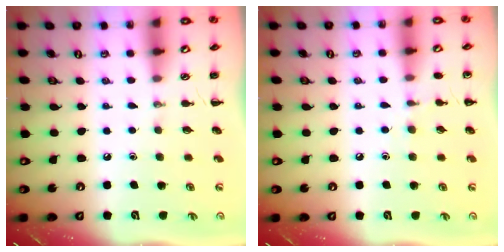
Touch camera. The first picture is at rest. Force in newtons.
{"total": 5.8, "press": 5.6, "slide": 1.7}